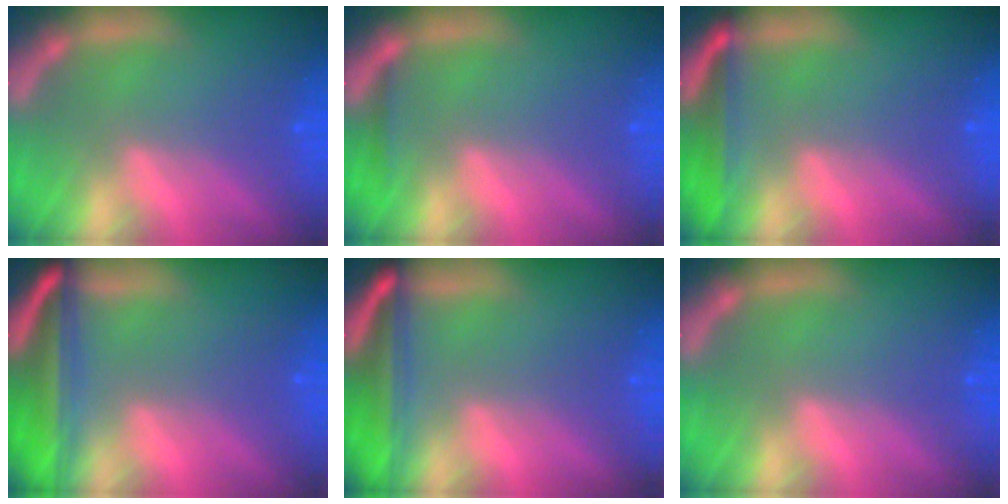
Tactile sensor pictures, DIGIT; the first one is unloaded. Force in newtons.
{"total": 0.9}
{"total": 4.4}
{"total": 9.5}
{"total": 7.5}
{"total": 0.0}